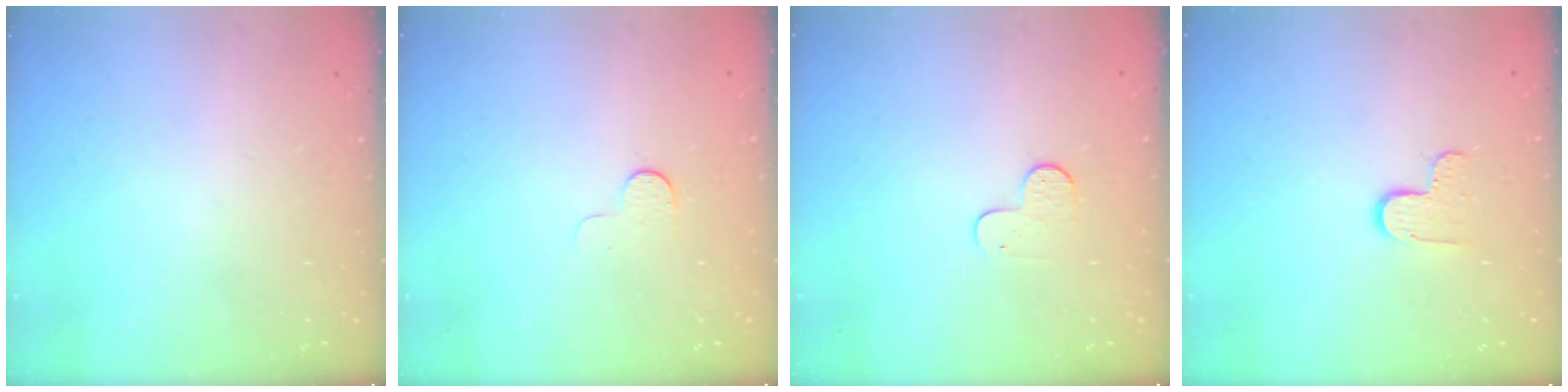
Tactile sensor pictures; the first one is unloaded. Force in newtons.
{"total": 4.2, "press": 4.1, "slide": 1.0}
{"total": 5.5, "press": 5.4, "slide": 0.6}
{"total": 6.5, "press": 6.5, "slide": 0.3}